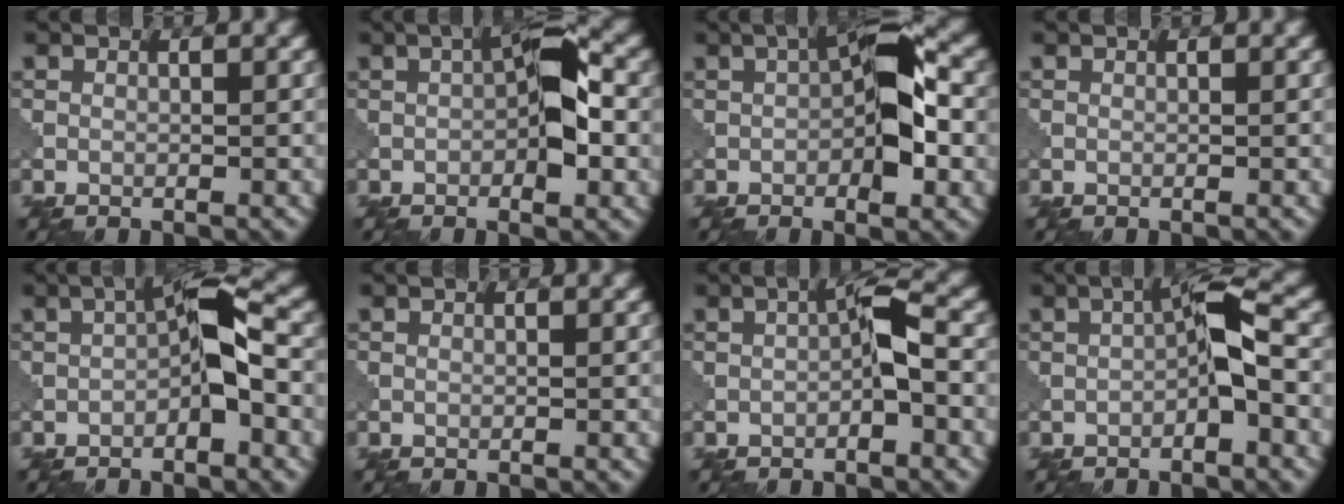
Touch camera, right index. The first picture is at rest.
{"total": 5.2, "force": [-0.5, 1.9, 4.9], "torque": [-0.072, 0.010, -0.017]}
{"total": 6.8, "force": [-0.5, 2.6, 6.3], "torque": [-0.092, 0.013, -0.020]}
{"total": 0.0}
{"total": 4.7, "force": [-1.2, 1.4, 4.4], "torque": [-0.072, 0.017, -0.030]}
{"total": 0.0}
{"total": 2.6, "force": [-0.7, 0.5, 2.5], "torque": [-0.044, 0.012, -0.014]}
{"total": 3.6, "force": [-0.9, 0.8, 3.4], "torque": [-0.058, 0.015, -0.021]}